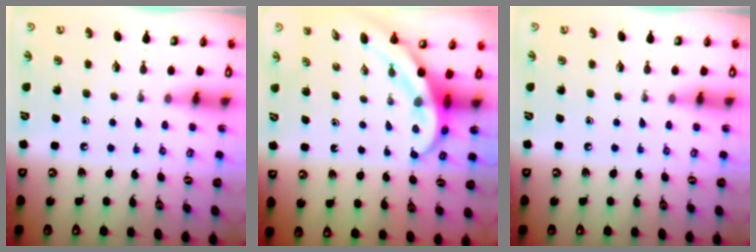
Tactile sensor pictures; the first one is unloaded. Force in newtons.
{"total": 7.4, "press": 7.4, "slide": 0.8}
{"total": 0.0}